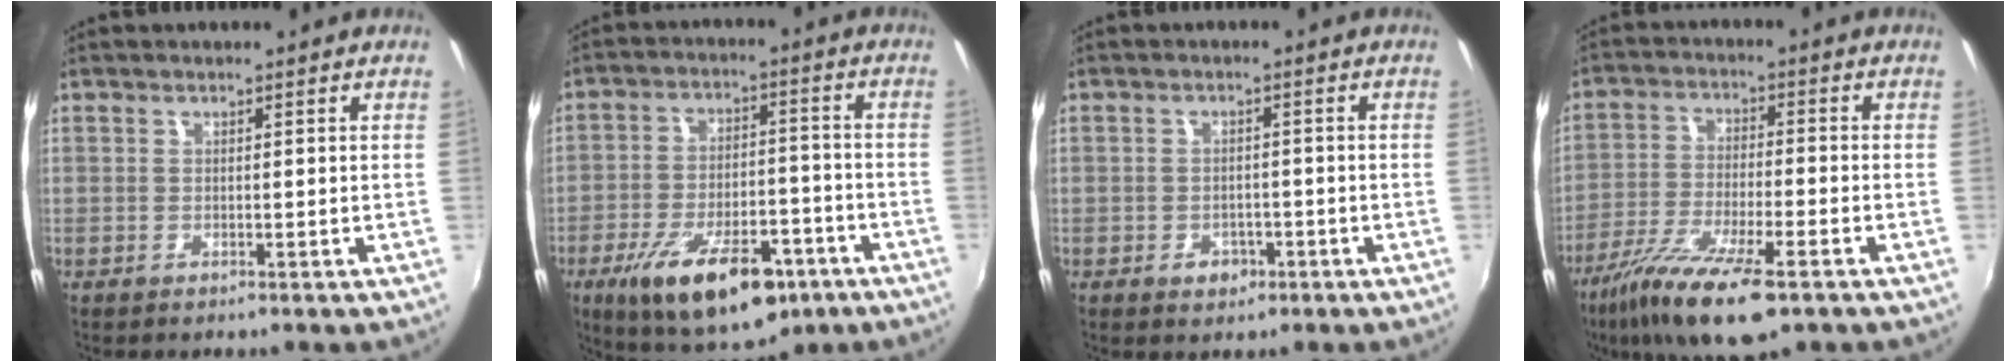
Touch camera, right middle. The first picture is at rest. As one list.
[{"total": 19.5, "force": [-11.1, 8.2, 13.8], "torque": [-0.249, -0.024, -0.162]}, {"total": 3.3, "force": [-1.7, 2.5, 1.4], "torque": [-0.028, 0.000, -0.021]}, {"total": 14.8, "force": [-9.5, 3.4, 10.9], "torque": [-0.223, -0.046, -0.178]}]